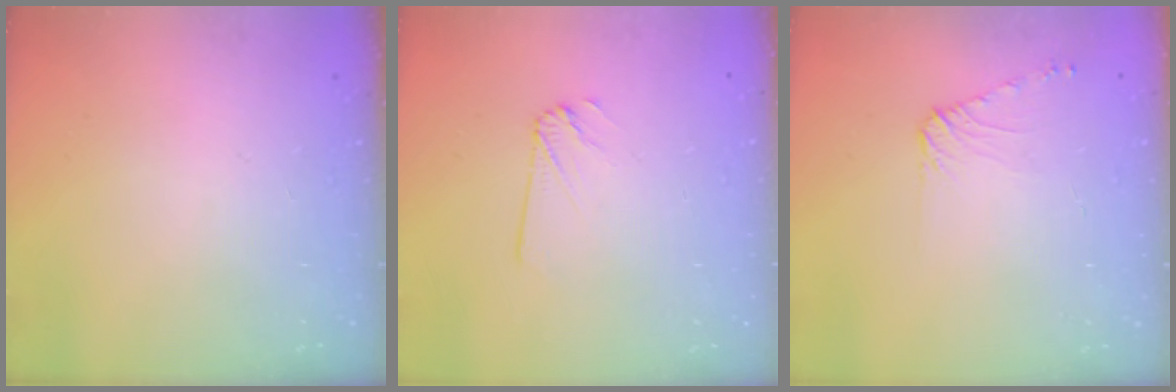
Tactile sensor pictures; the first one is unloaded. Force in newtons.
{"total": 1.8, "press": 1.8, "slide": 0.0}
{"total": 6.5, "press": 6.4, "slide": 1.2}